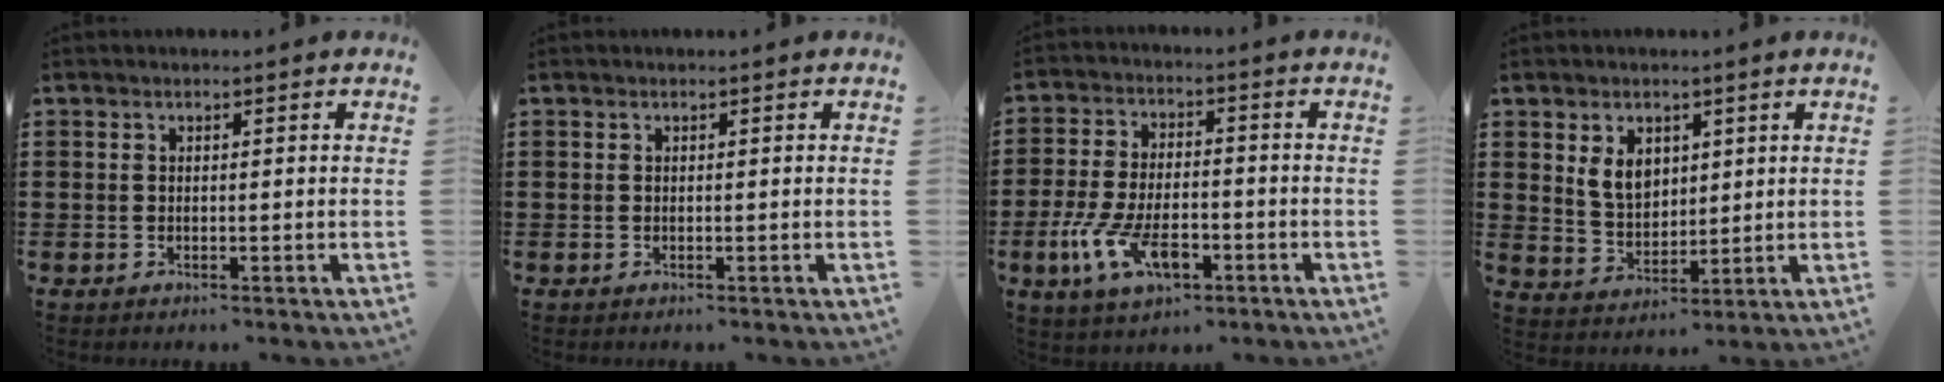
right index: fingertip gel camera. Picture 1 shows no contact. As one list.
[{"total": 0.0}, {"total": 9.2, "force": [-4.2, 4.4, 7.0], "torque": [-0.159, -0.002, -0.077]}, {"total": 5.5, "force": [2.1, 4.0, 3.1], "torque": [-0.074, 0.007, 0.033]}]